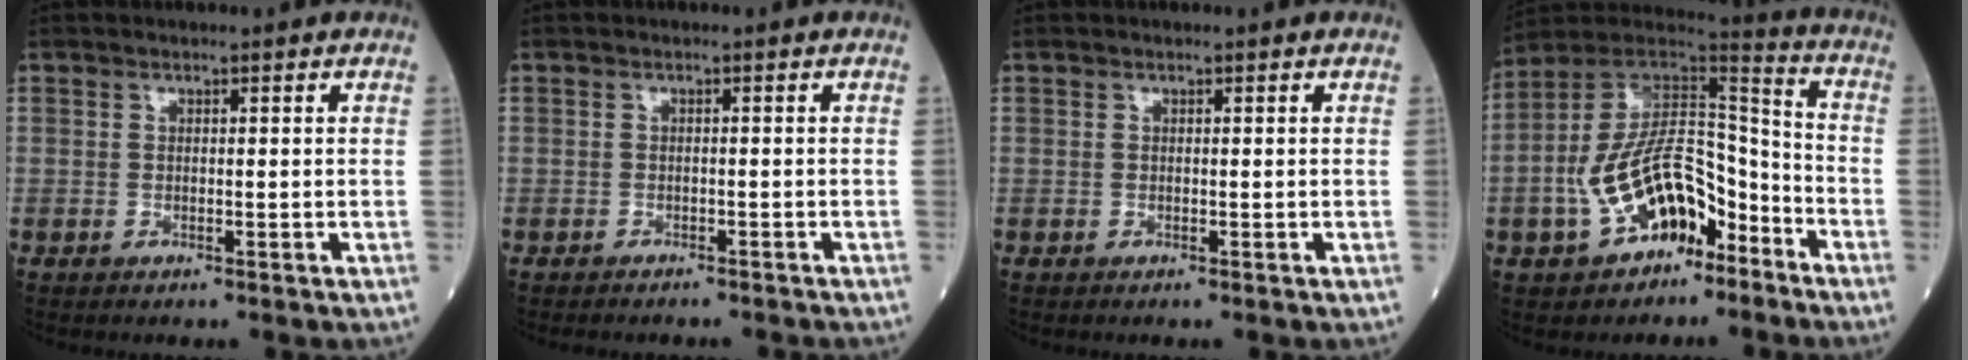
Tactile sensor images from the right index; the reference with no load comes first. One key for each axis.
{"total": 4.2, "fx": -3.8, "fy": 1.7, "fz": 1.0, "tx": -0.011, "ty": 0.000, "tz": -0.047}
{"total": 0.0}
{"total": 15.5, "fx": -6.6, "fy": 7.9, "fz": 11.5, "tx": -0.220, "ty": 0.033, "tz": -0.112}